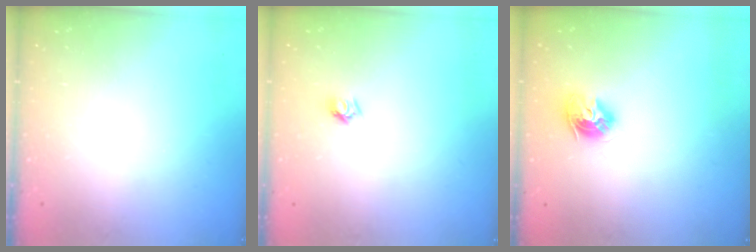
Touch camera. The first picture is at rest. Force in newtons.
{"total": 5.5, "press": 5.5, "slide": 0.5}
{"total": 8.9, "press": 8.8, "slide": 1.2}